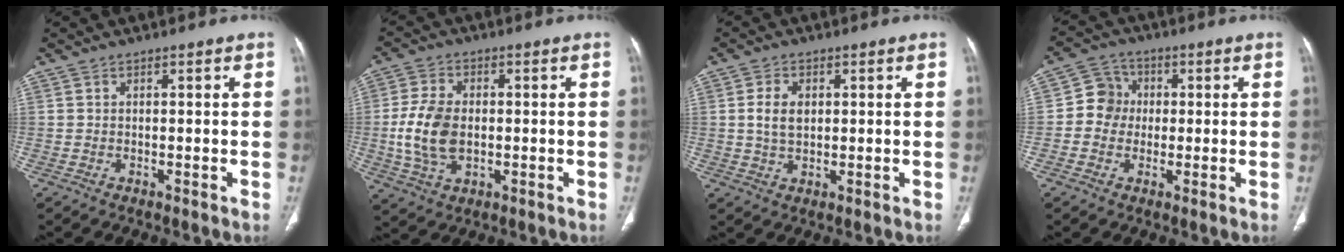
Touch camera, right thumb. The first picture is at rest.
{"total": 9.9, "force": [-0.8, 6.2, 7.7], "torque": [-0.156, 0.003, -0.012]}
{"total": 4.6, "force": [0.8, 2.9, 3.5], "torque": [-0.067, -0.001, 0.016]}
{"total": 6.3, "force": [-0.2, 5.8, 2.4], "torque": [-0.014, 0.015, -0.015]}